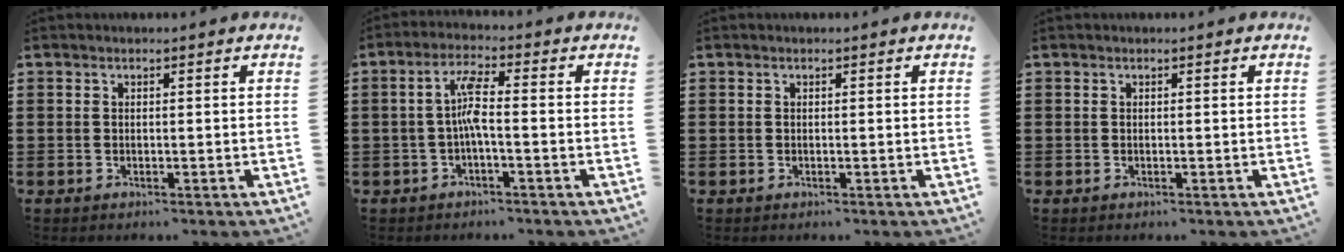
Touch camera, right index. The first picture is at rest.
{"total": 4.8, "force": [-0.9, 0.8, 4.6], "torque": [-0.093, 0.003, -0.023]}
{"total": 0.0}
{"total": 0.0}